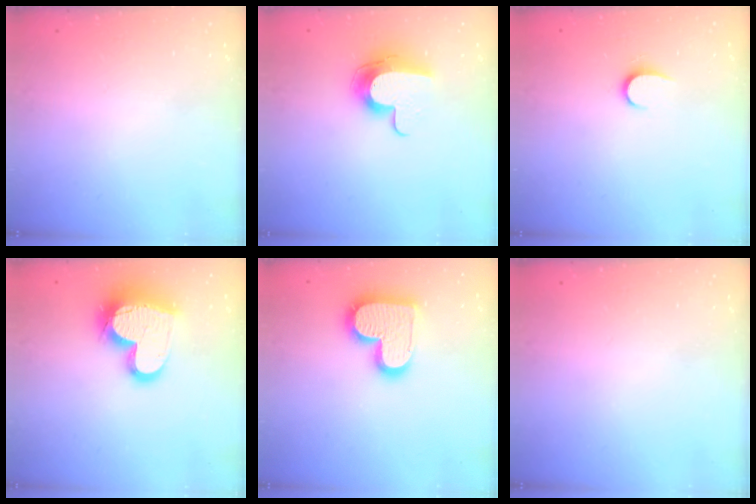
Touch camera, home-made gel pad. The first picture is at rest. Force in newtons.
{"total": 12.3, "press": 12.3, "slide": 0.9}
{"total": 5.2, "press": 5.2, "slide": 0.5}
{"total": 20.1, "press": 20.0, "slide": 1.3}
{"total": 16.6, "press": 16.6, "slide": 1.1}
{"total": 0.0}